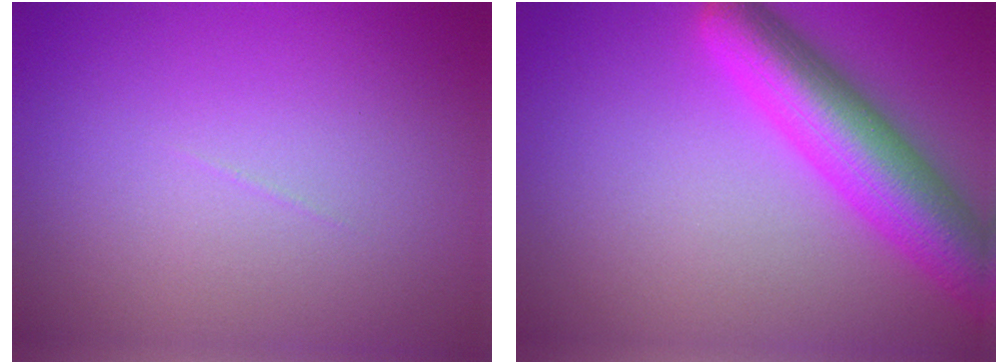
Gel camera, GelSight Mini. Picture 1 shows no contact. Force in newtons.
{"total": 7.5, "press": 7.5, "slide": 0.3}